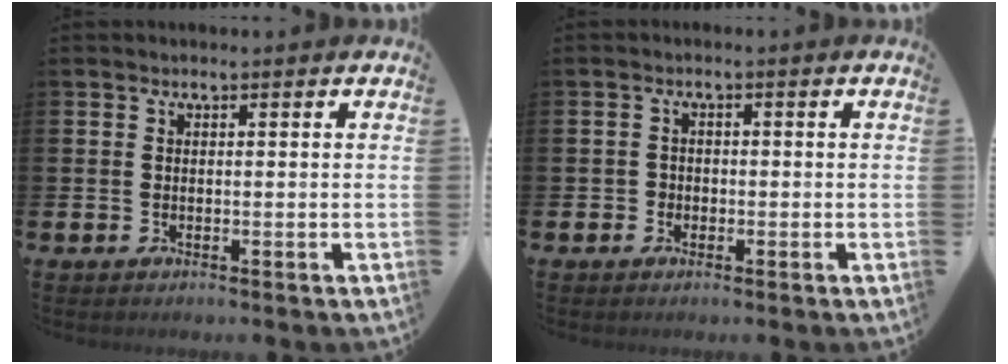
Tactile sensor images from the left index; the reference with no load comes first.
{"total": 1.4, "force": [-0.6, 1.3, 0.2], "torque": [-0.007, 0.004, -0.016]}